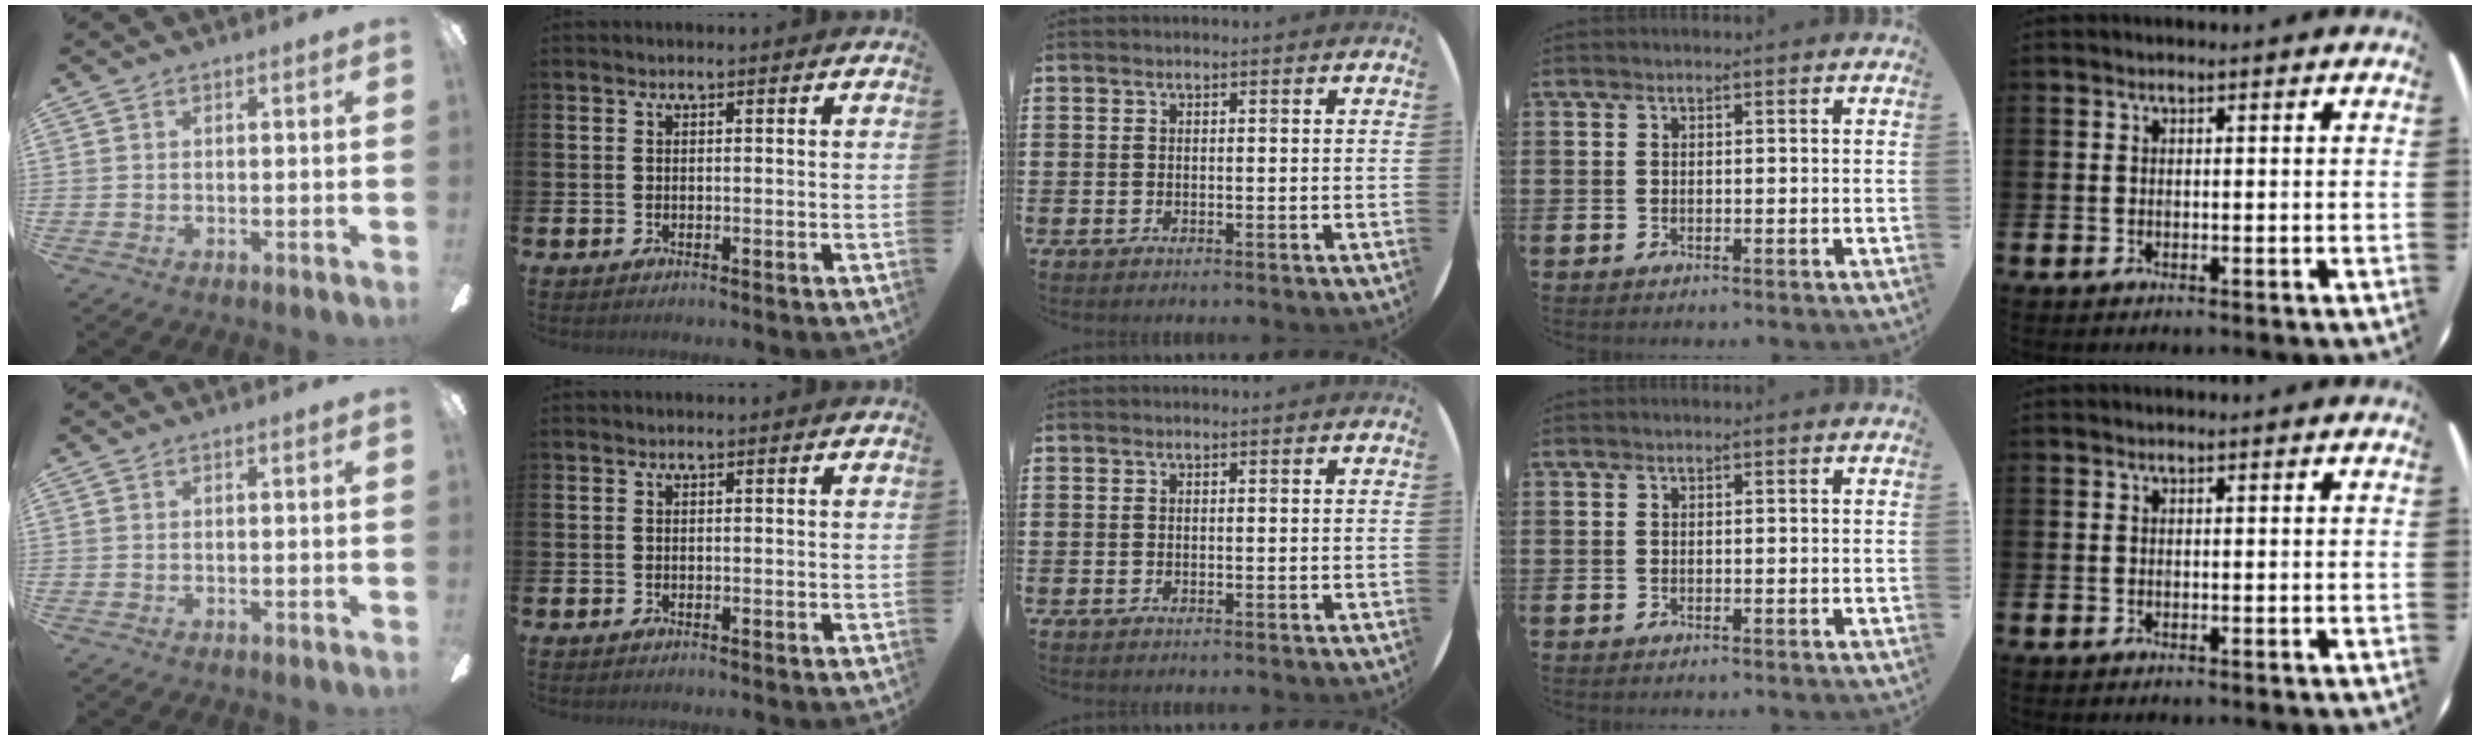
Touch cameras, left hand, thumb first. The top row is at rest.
{}